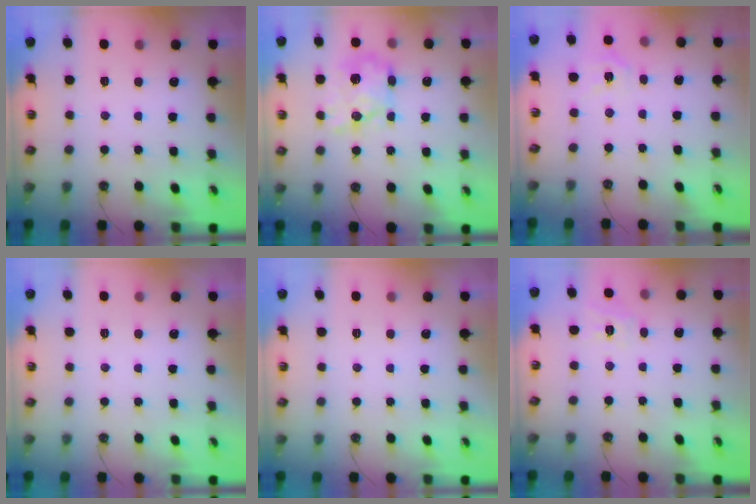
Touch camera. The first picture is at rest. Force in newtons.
{"total": 14.1, "press": 14.1, "slide": 0.2}
{"total": 6.6, "press": 6.5, "slide": 0.7}
{"total": 0.0}
{"total": 0.0}
{"total": 5.9, "press": 5.9, "slide": 0.4}